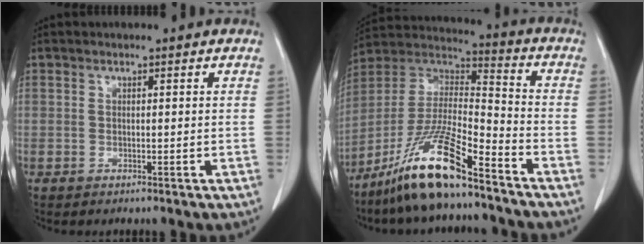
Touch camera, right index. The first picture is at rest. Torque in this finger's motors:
{"motor_torque": [1.25, -0.88, 0.46, 0.21]}